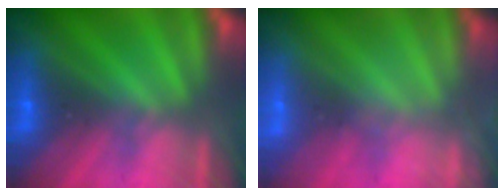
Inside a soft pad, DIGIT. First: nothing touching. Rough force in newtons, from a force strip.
{"total": 2.5}